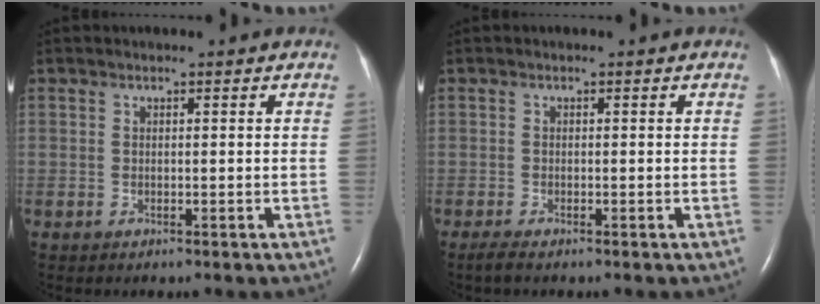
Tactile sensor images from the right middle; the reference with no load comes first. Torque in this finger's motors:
{"motor_torque": [0.17, -0.14, -0.02, 0.00]}